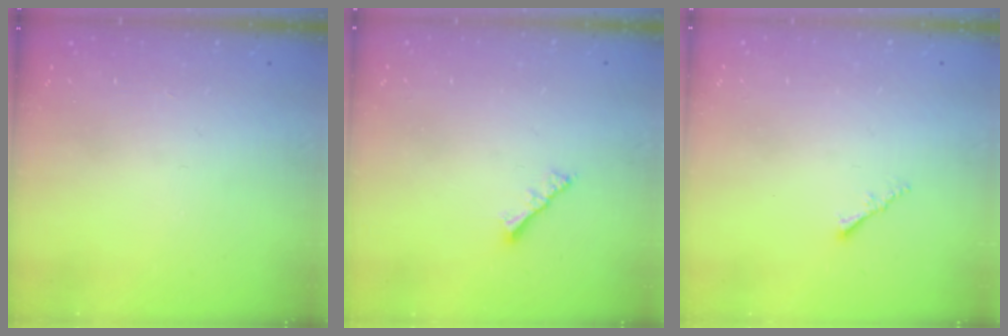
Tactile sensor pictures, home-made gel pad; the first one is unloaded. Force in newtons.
{"total": 2.5, "press": 2.4, "slide": 0.5}
{"total": 1.2, "press": 1.1, "slide": 0.4}